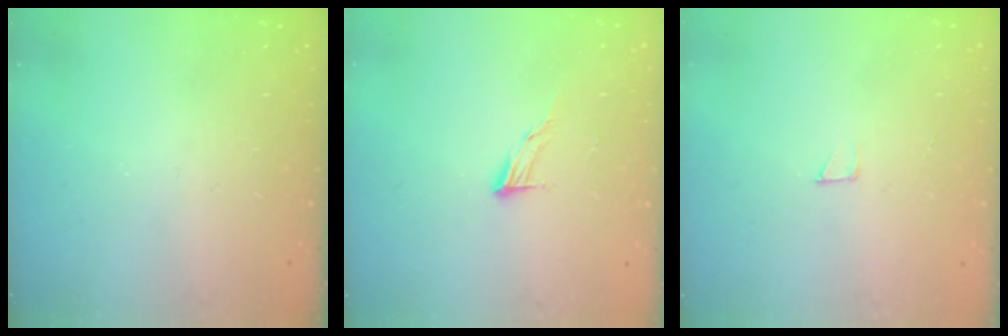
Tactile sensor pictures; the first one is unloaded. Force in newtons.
{"total": 6.0, "press": 5.9, "slide": 0.5}
{"total": 1.7, "press": 1.7, "slide": 0.1}